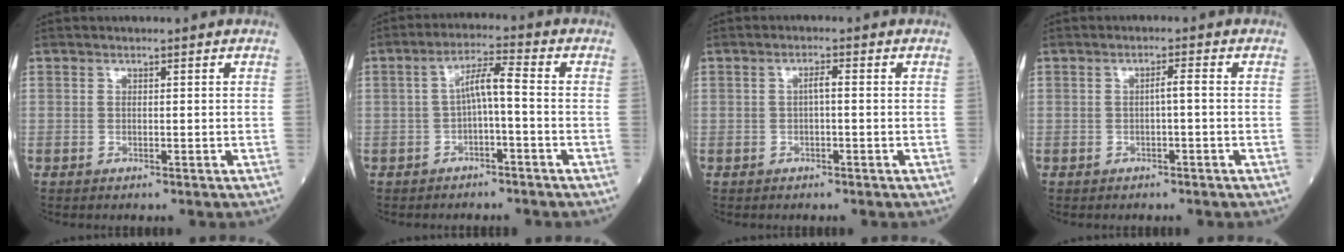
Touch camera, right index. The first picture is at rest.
{"total": 4.6, "force": [-0.8, 0.5, 4.5], "torque": [-0.079, 0.020, -0.014]}
{"total": 1.5, "force": [-0.1, 0.2, 1.5], "torque": [-0.026, 0.005, -0.002]}
{"total": 1.5, "force": [-0.3, 0.0, 1.5], "torque": [-0.022, 0.004, -0.005]}